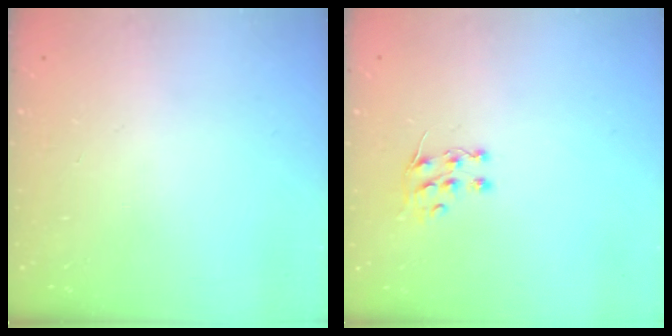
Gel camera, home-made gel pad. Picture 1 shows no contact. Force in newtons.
{"total": 5.9, "press": 5.9, "slide": 0.5}